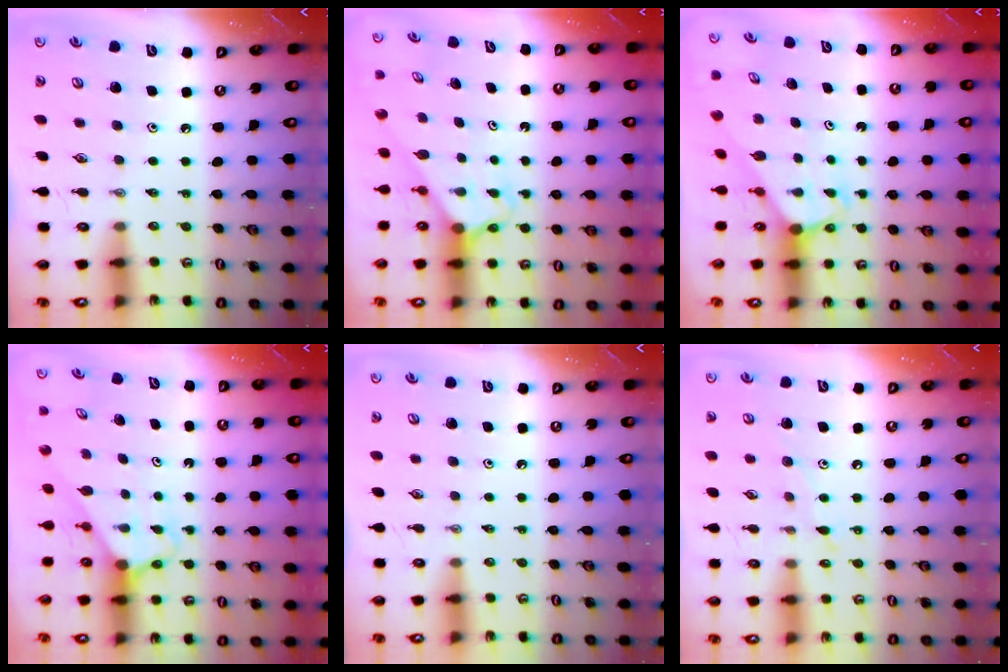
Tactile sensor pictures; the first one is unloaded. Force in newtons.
{"total": 2.4, "press": 2.4, "slide": 0.1}
{"total": 3.0, "press": 3.0, "slide": 0.0}
{"total": 2.6, "press": 2.6, "slide": 0.1}
{"total": 0.0}
{"total": 6.1, "press": 6.1, "slide": 0.6}